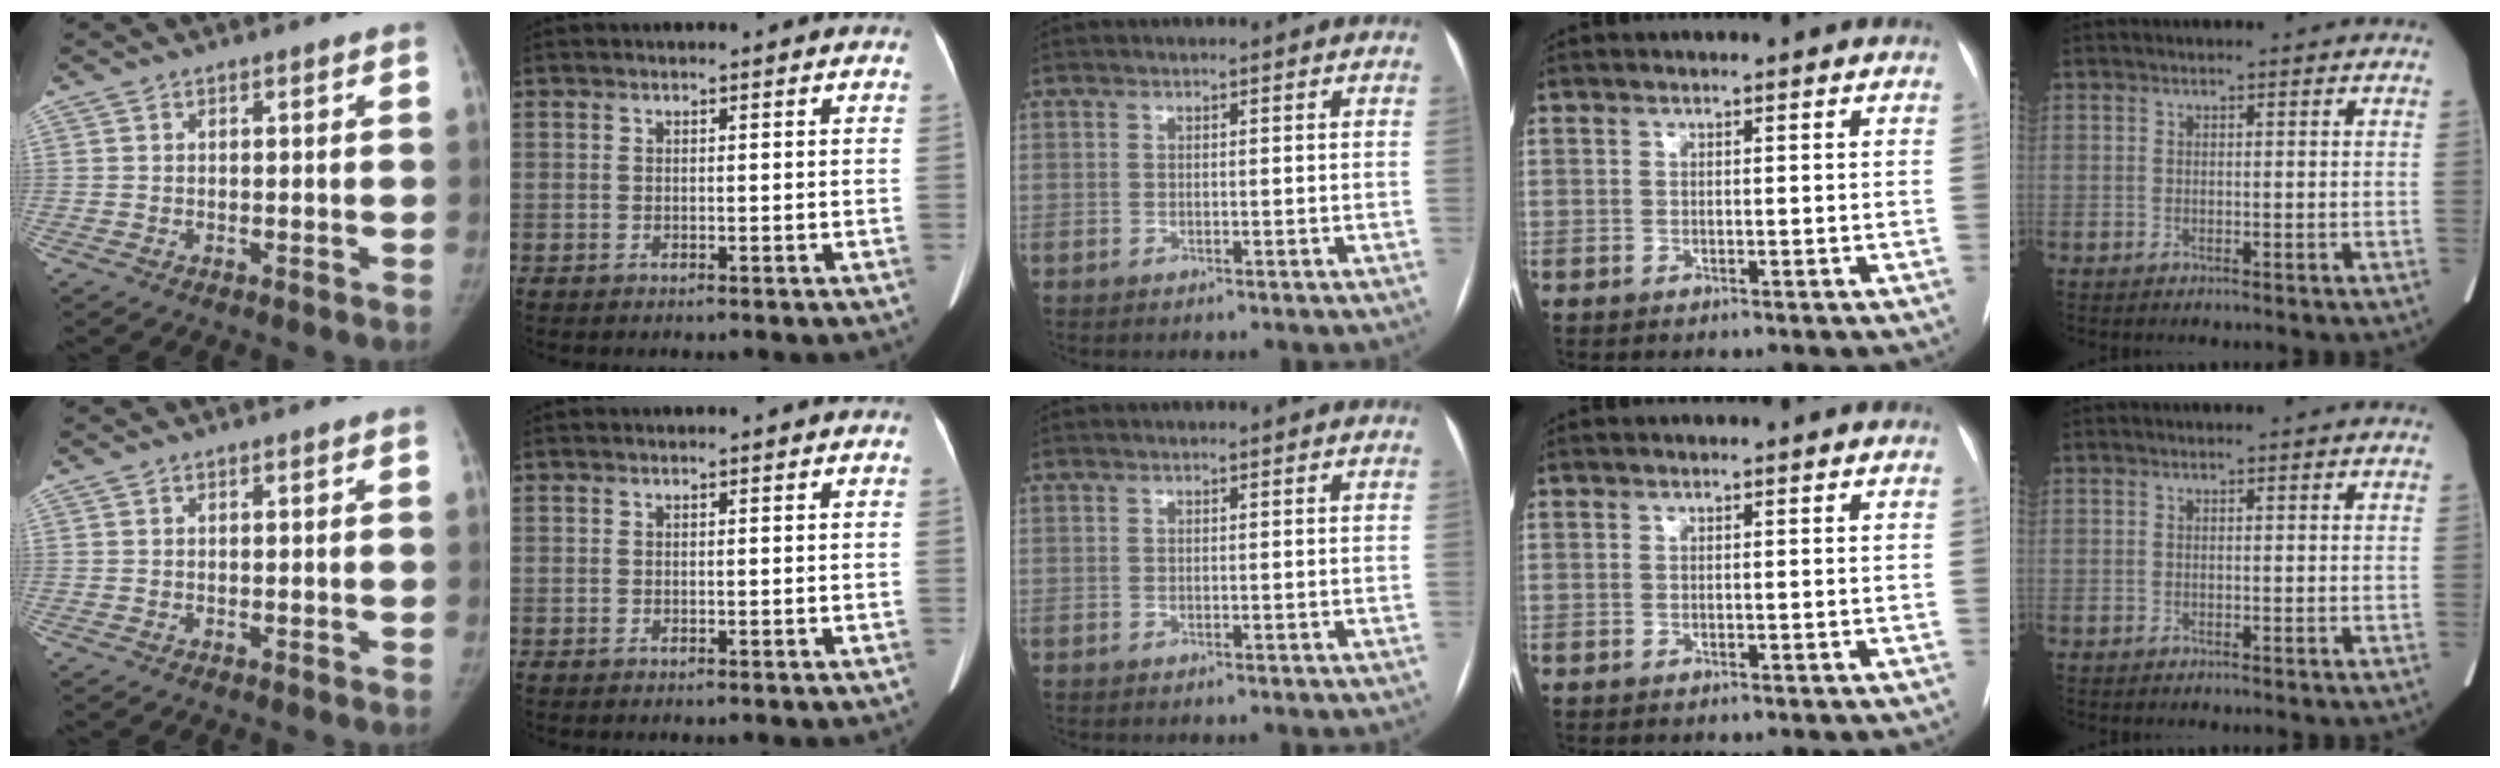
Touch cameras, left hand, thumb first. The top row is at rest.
{}